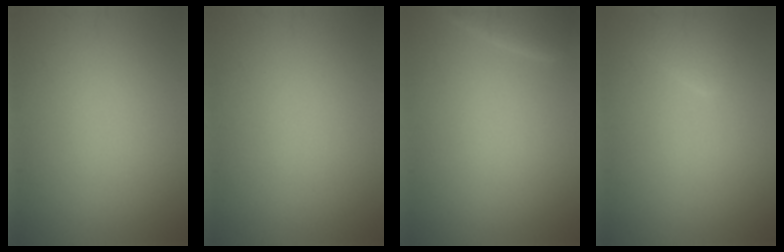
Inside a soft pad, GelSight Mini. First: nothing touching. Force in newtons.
{"total": 0.0}
{"total": 2.2, "press": 2.2, "slide": 0.3}
{"total": 1.6, "press": 1.6, "slide": 0.2}